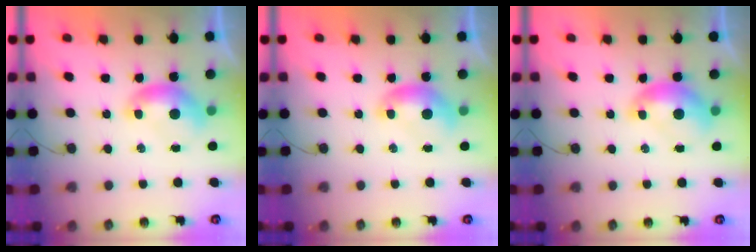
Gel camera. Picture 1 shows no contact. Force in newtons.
{"total": 0.0}
{"total": 1.3, "press": 1.3, "slide": 0.4}